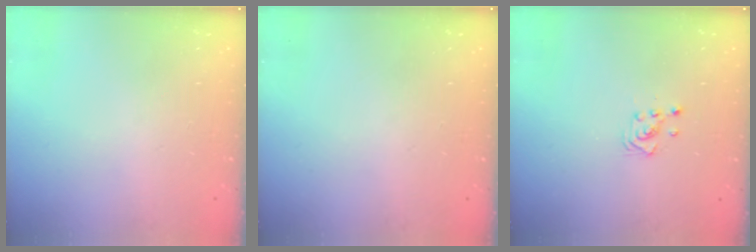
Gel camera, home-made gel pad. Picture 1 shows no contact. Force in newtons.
{"total": 0.0}
{"total": 2.9, "press": 2.8, "slide": 0.3}